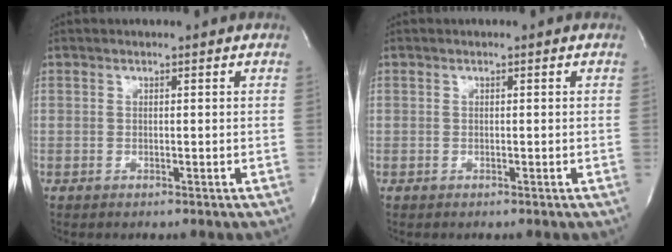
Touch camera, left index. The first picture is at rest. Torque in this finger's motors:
{"motor_torque": [0.00, 0.00, 0.00, 0.00]}